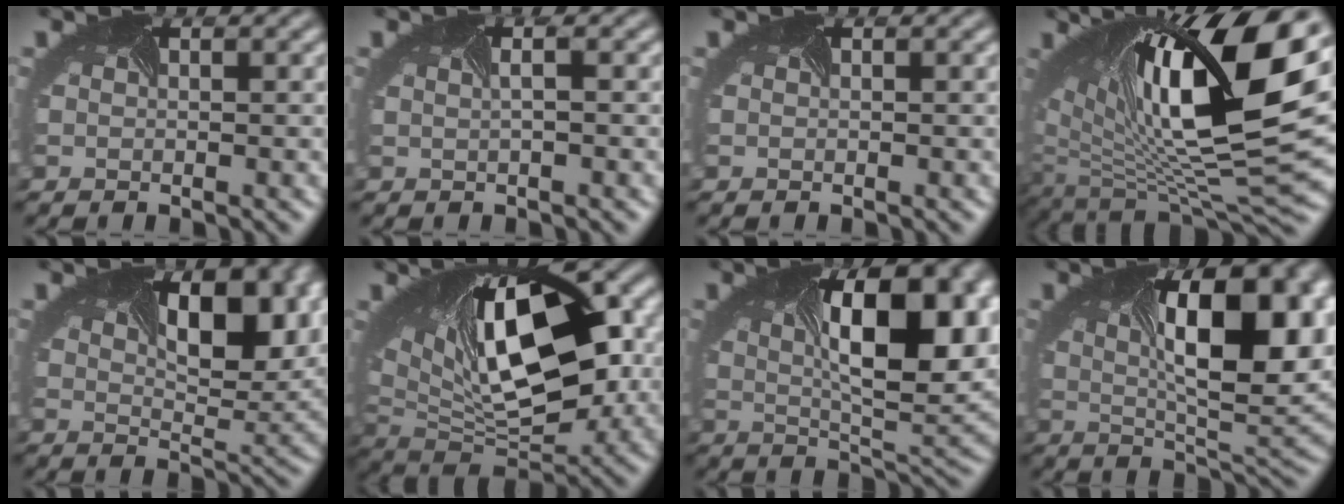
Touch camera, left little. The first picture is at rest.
{"total": 0.8, "force": [-0.5, 0.2, 0.6], "torque": [-0.002, 0.002, -0.005]}
{"total": 0.0}
{"total": 15.6, "force": [3.5, 5.9, 14.0], "torque": [-0.232, -0.006, 0.077]}
{"total": 8.7, "force": [2.6, 3.8, 7.4], "torque": [-0.101, 0.003, 0.039]}
{"total": 12.4, "force": [1.6, 6.2, 10.6], "torque": [-0.176, -0.008, 0.040]}
{"total": 11.3, "force": [1.5, 4.4, 10.3], "torque": [-0.145, -0.004, 0.032]}
{"total": 12.4, "force": [1.6, 5.1, 11.3], "torque": [-0.153, 0.000, 0.031]}